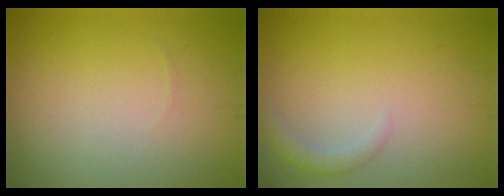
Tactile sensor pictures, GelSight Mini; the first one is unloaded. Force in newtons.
{"total": 1.4, "press": 1.4, "slide": 0.1}